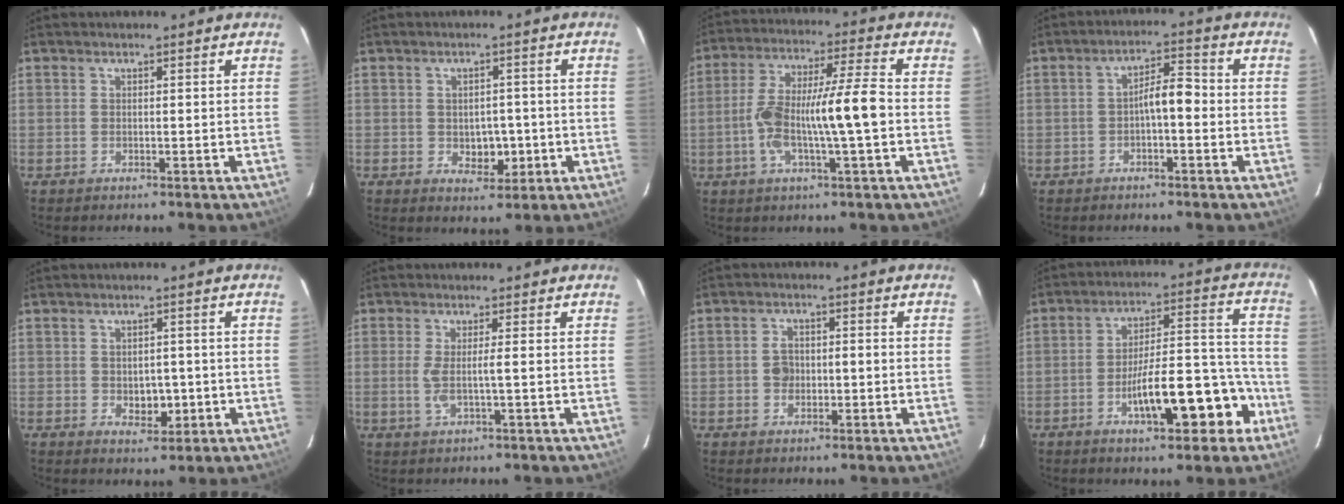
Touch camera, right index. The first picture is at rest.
{"total": 4.2, "force": [-0.9, 2.9, 2.9], "torque": [-0.031, 0.004, -0.003]}
{"total": 12.5, "force": [-2.0, 0.9, 12.3], "torque": [-0.234, 0.018, -0.039]}
{"total": 4.7, "force": [-0.9, 1.4, 4.4], "torque": [-0.070, 0.021, -0.014]}
{"total": 3.8, "force": [-0.8, 2.5, 2.7], "torque": [-0.031, 0.001, -0.003]}
{"total": 3.4, "force": [-0.3, 0.0, 3.4], "torque": [-0.068, -0.004, -0.003]}
{"total": 3.4, "force": [-0.6, 2.4, 2.3], "torque": [-0.045, 0.010, -0.011]}
{"total": 14.3, "force": [-6.3, 4.0, 12.2], "torque": [-0.185, 0.035, -0.088]}